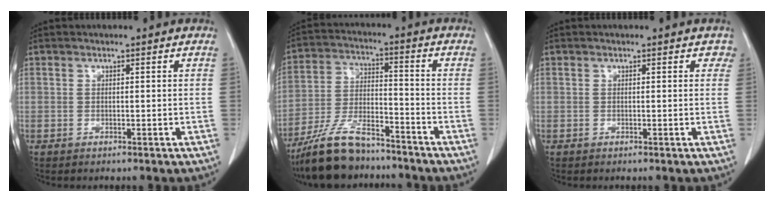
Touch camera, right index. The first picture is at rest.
{"total": 12.1, "force": [-10.1, 3.3, 5.9], "torque": [-0.124, -0.009, -0.188]}
{"total": 0.9, "force": [0.4, 0.8, 0.3], "torque": [0.014, 0.003, -0.005]}